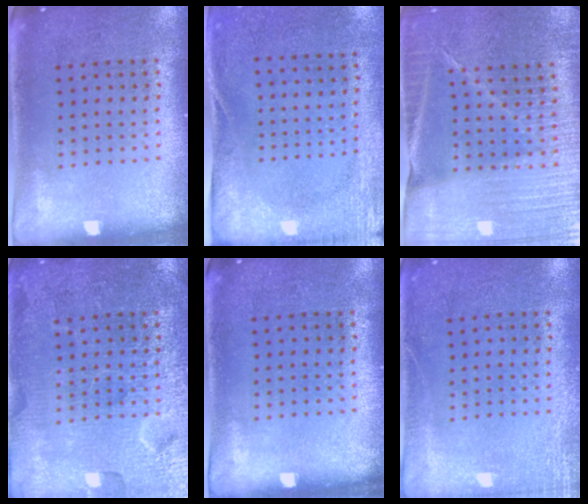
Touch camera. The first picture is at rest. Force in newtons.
{"total": 2.7, "press": 2.1, "slide": 1.7}
{"total": 4.2, "press": 3.9, "slide": 1.6}
{"total": 4.4, "press": 4.4, "slide": 0.6}
{"total": 0.0}
{"total": 2.5, "press": 2.4, "slide": 0.3}